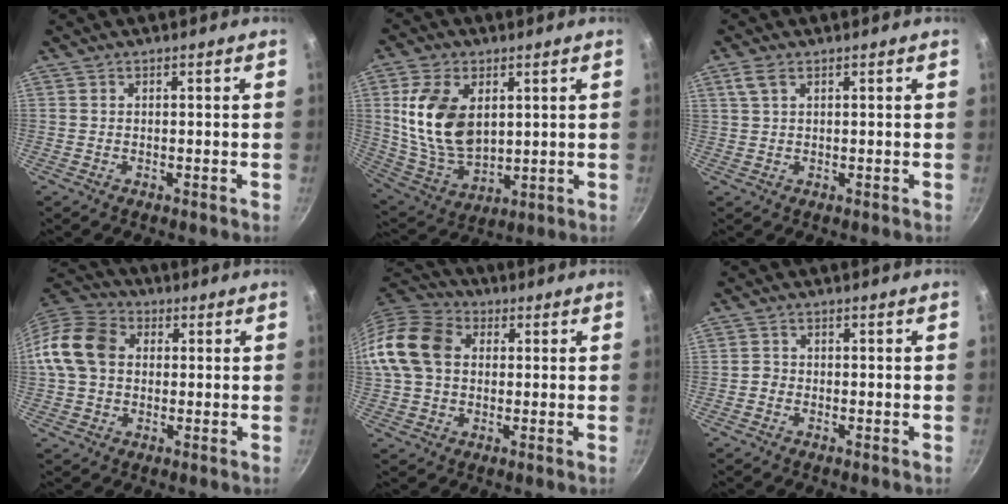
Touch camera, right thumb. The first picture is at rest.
{"total": 15.9, "force": [3.5, 10.1, 11.8], "torque": [-0.206, -0.025, 0.080]}
{"total": 2.8, "force": [1.4, 1.4, 2.0], "torque": [-0.041, 0.003, 0.032]}
{"total": 12.0, "force": [1.1, 9.3, 7.5], "torque": [-0.121, 0.024, 0.004]}
{"total": 13.4, "force": [1.7, 10.2, 8.5], "torque": [-0.143, 0.024, 0.014]}
{"total": 1.2, "force": [-0.6, 0.9, 0.3], "torque": [-0.001, 0.004, -0.016]}